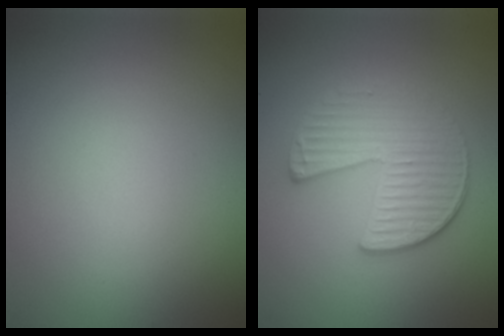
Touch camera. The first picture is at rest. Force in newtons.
{"total": 4.0, "press": 3.5, "slide": 1.8}